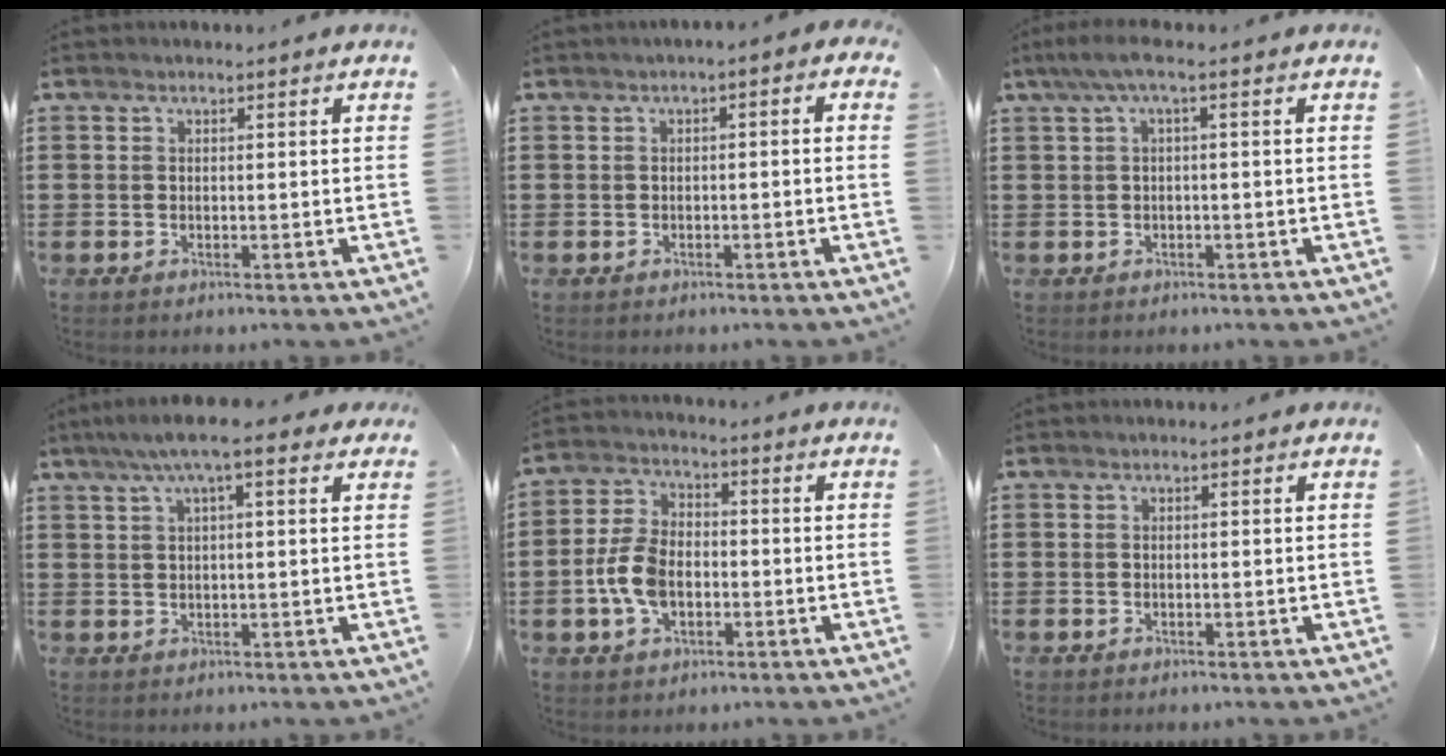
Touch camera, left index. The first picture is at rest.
{"total": 1.2, "force": [-1.1, 0.3, 0.4], "torque": [-0.011, 0.004, -0.025]}
{"total": 3.2, "force": [-0.1, 0.3, 3.1], "torque": [-0.064, -0.001, -0.006]}
{"total": 6.4, "force": [3.8, 1.1, 5.0], "torque": [-0.105, 0.008, 0.065]}
{"total": 7.5, "force": [-1.7, 4.7, 5.6], "torque": [-0.140, 0.002, -0.038]}
{"total": 0.0}